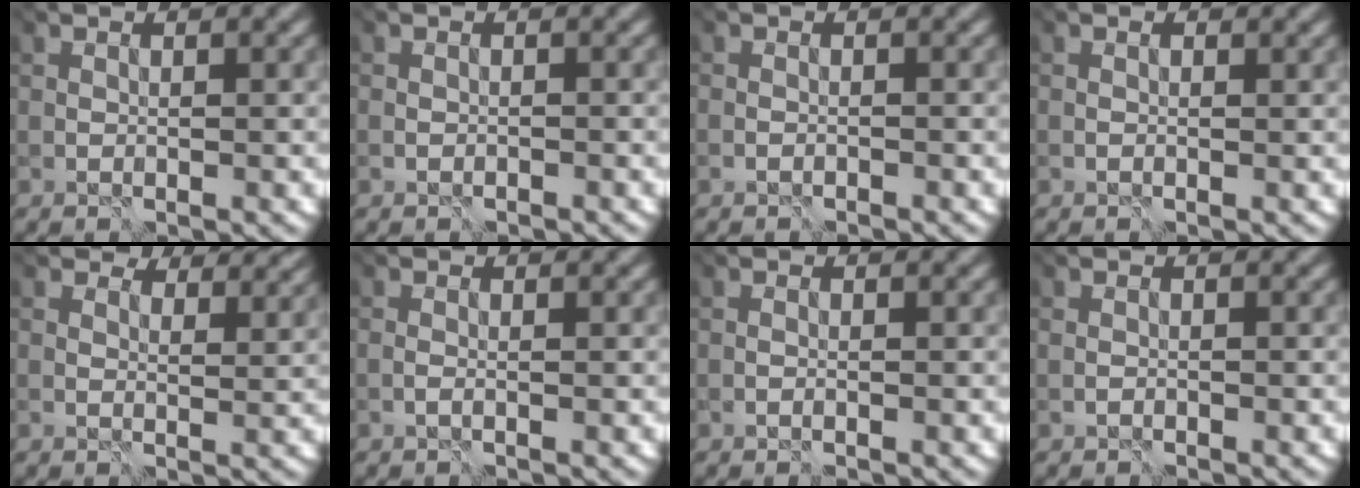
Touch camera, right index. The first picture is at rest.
{"total": 1.4, "force": [-1.3, -0.2, -0.5], "torque": [0.008, 0.001, -0.019]}
{"total": 1.7, "force": [-1.6, -0.4, -0.6], "torque": [0.008, -0.003, -0.024]}
{"total": 0.5, "force": [-0.5, -0.2, -0.2], "torque": [0.003, -0.002, -0.004]}
{"total": 5.1, "force": [4.3, 1.4, 2.3], "torque": [-0.032, 0.004, 0.064]}
{"total": 1.0, "force": [-0.8, 0.0, 0.5], "torque": [-0.001, 0.010, -0.022]}
{"total": 1.0, "force": [-1.0, -0.1, 0.2], "torque": [0.009, 0.005, -0.017]}
{"total": 0.7, "force": [-0.7, 0.2, -0.2], "torque": [-0.001, 0.002, -0.007]}